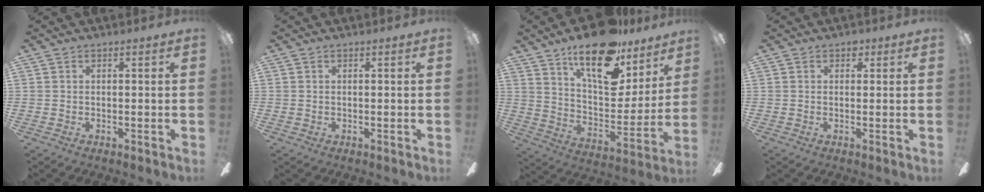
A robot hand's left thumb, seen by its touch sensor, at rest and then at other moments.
{"total": 0.0}
{"total": 21.1, "force": [14.8, 8.7, 12.3], "torque": [-0.194, -0.096, 0.255]}
{"total": 1.6, "force": [0.9, 1.2, 0.7], "torque": [0.001, -0.003, 0.013]}